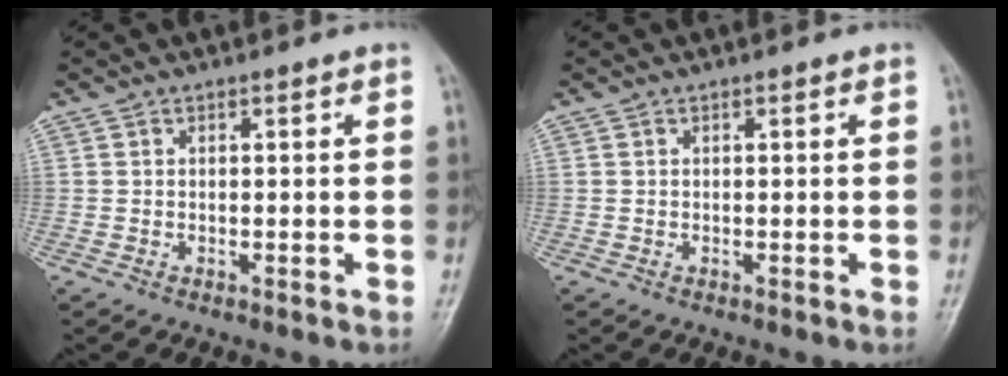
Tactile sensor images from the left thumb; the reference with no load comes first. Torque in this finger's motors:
{"motor_torque": [0.00, 0.00, 0.00, 0.00, 0.00]}